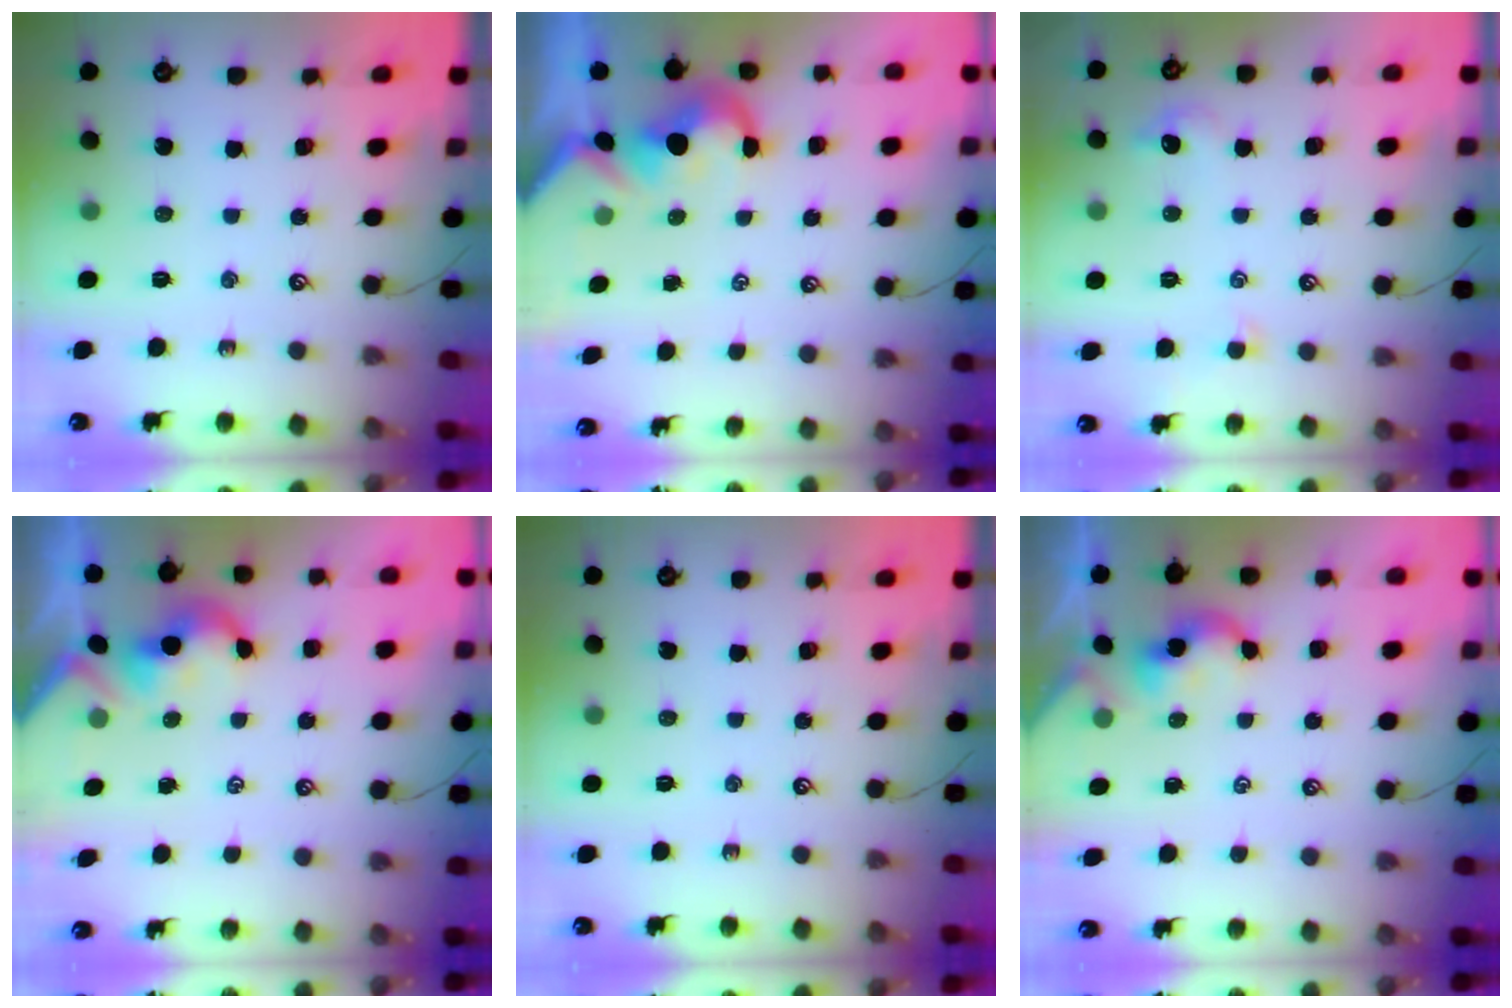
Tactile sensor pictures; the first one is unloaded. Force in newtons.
{"total": 3.0, "press": 2.8, "slide": 1.0}
{"total": 1.5, "press": 1.3, "slide": 0.6}
{"total": 2.0, "press": 1.9, "slide": 0.5}
{"total": 0.0}
{"total": 0.6, "press": 0.5, "slide": 0.2}